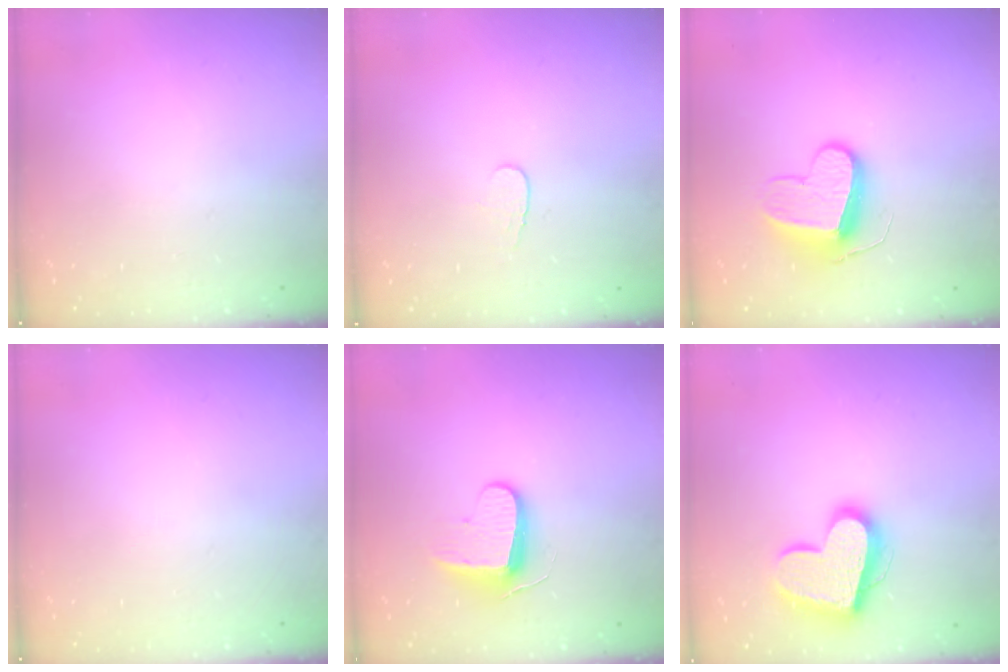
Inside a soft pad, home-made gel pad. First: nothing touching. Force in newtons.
{"total": 3.9, "press": 3.9, "slide": 0.4}
{"total": 9.9, "press": 9.9, "slide": 0.0}
{"total": 0.0}
{"total": 8.7, "press": 8.7, "slide": 0.6}
{"total": 19.3, "press": 19.2, "slide": 1.5}